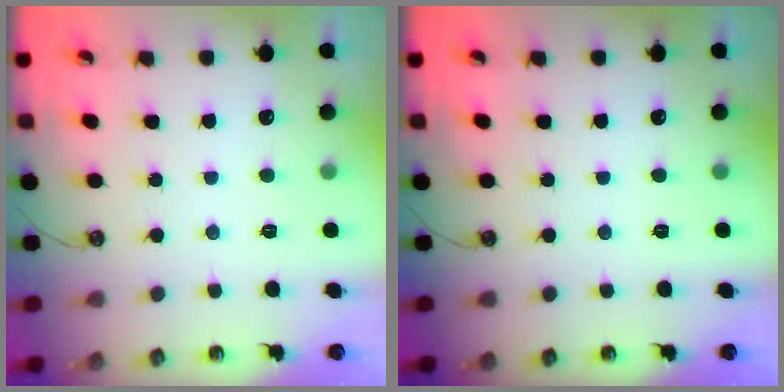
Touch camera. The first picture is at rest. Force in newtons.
{"total": 0.0}